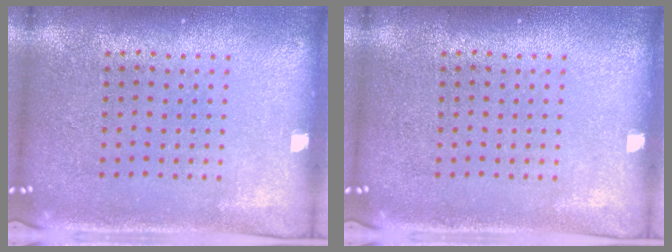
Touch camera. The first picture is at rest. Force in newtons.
{"total": 0.0}